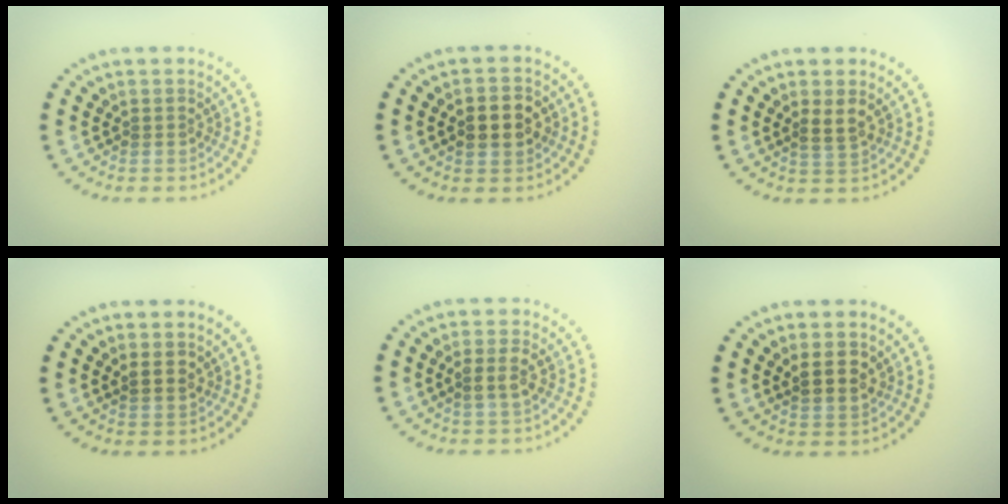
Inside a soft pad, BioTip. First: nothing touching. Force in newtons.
{"total": 4.1, "press": 4.1, "slide": 0.3}
{"total": 1.8, "press": 1.7, "slide": 0.8}
{"total": 0.9, "press": 0.8, "slide": 0.5}
{"total": 1.8, "press": 1.7, "slide": 0.4}
{"total": 2.5, "press": 2.4, "slide": 0.8}